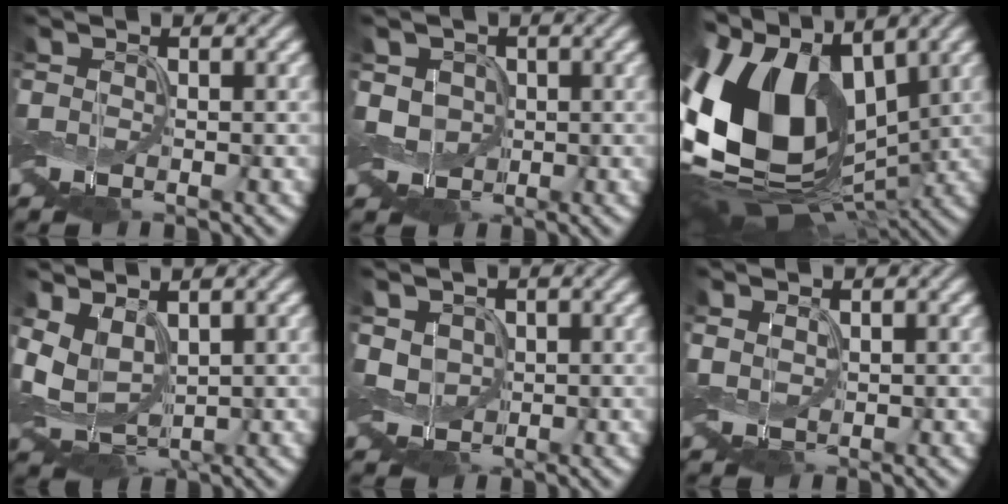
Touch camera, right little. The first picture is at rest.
{"total": 3.1, "force": [-0.5, 2.7, 1.4], "torque": [-0.033, 0.001, -0.011]}
{"total": 16.0, "force": [1.0, 10.5, 12.1], "torque": [-0.249, 0.011, 0.002]}
{"total": 5.2, "force": [0.7, 3.4, 3.9], "torque": [-0.093, -0.003, 0.012]}
{"total": 2.7, "force": [0.0, 2.3, 1.5], "torque": [-0.042, 0.002, -0.001]}
{"total": 1.0, "force": [0.4, 0.7, 0.7], "torque": [-0.021, 0.003, 0.007]}